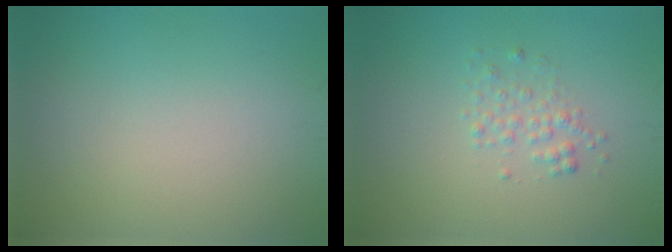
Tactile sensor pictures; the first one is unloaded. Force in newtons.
{"total": 1.5, "press": 1.5, "slide": 0.0}